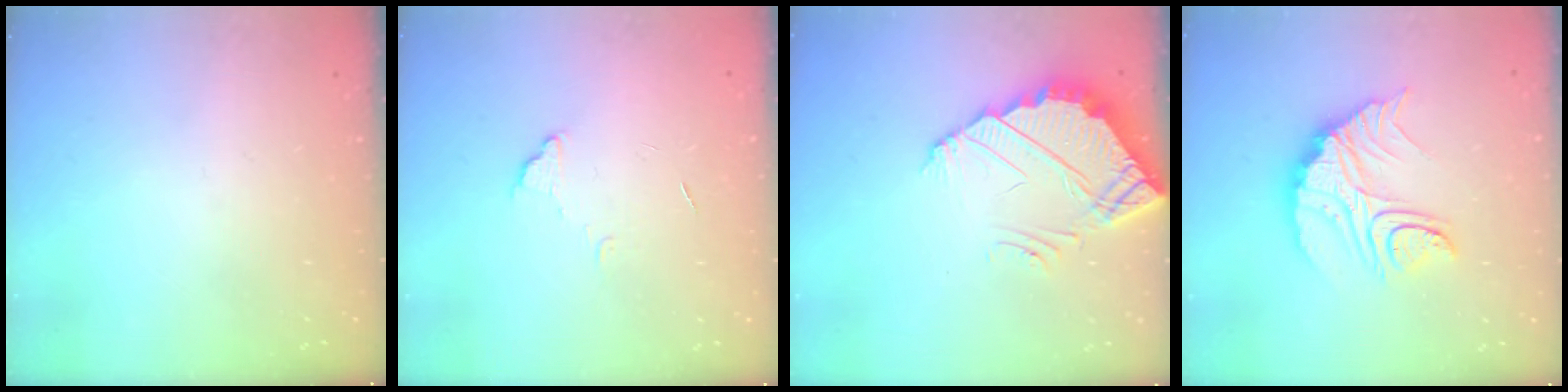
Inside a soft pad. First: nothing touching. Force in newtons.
{"total": 3.8, "press": 3.8, "slide": 0.2}
{"total": 4.2, "press": 4.2, "slide": 0.6}
{"total": 14.7, "press": 14.6, "slide": 1.4}